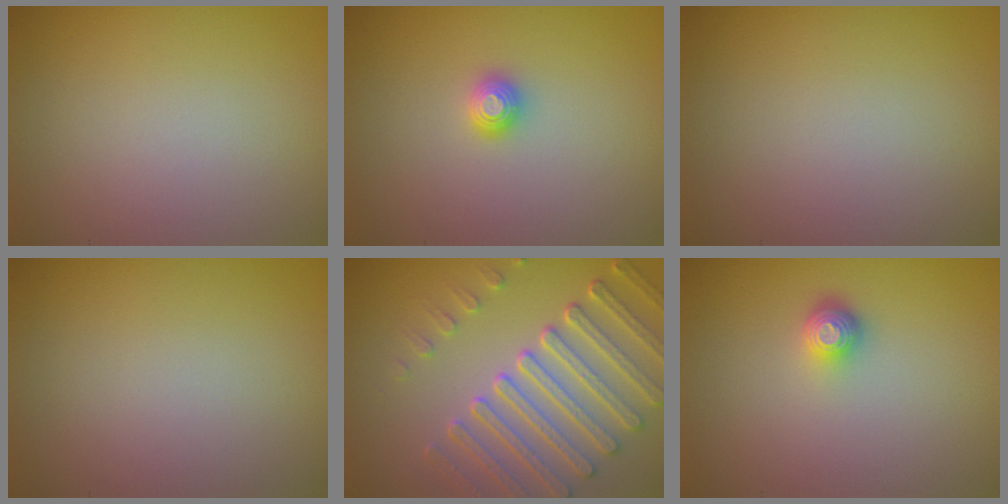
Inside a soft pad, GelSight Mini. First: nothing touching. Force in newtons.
{"total": 1.2, "press": 1.2, "slide": 0.1}
{"total": 0.0}
{"total": 0.0}
{"total": 7.1, "press": 5.3, "slide": 4.8}
{"total": 1.7, "press": 1.3, "slide": 1.2}